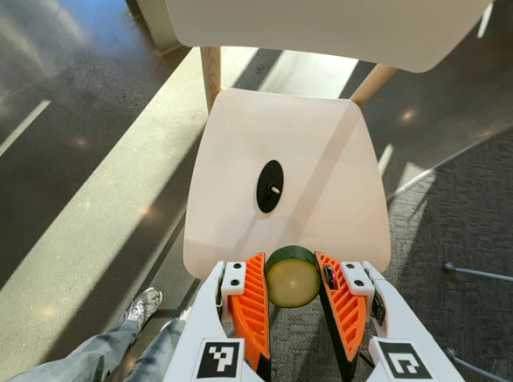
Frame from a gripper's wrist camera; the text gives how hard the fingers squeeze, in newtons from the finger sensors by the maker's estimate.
{"total": 11.0, "left": 11.4, "right": 10.6}